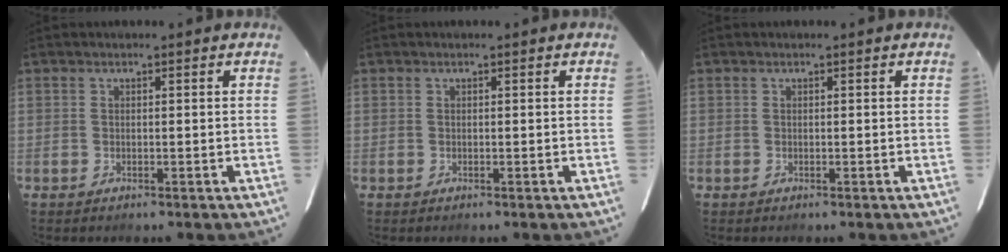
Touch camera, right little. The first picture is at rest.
{"total": 0.0}
{"total": 0.0}